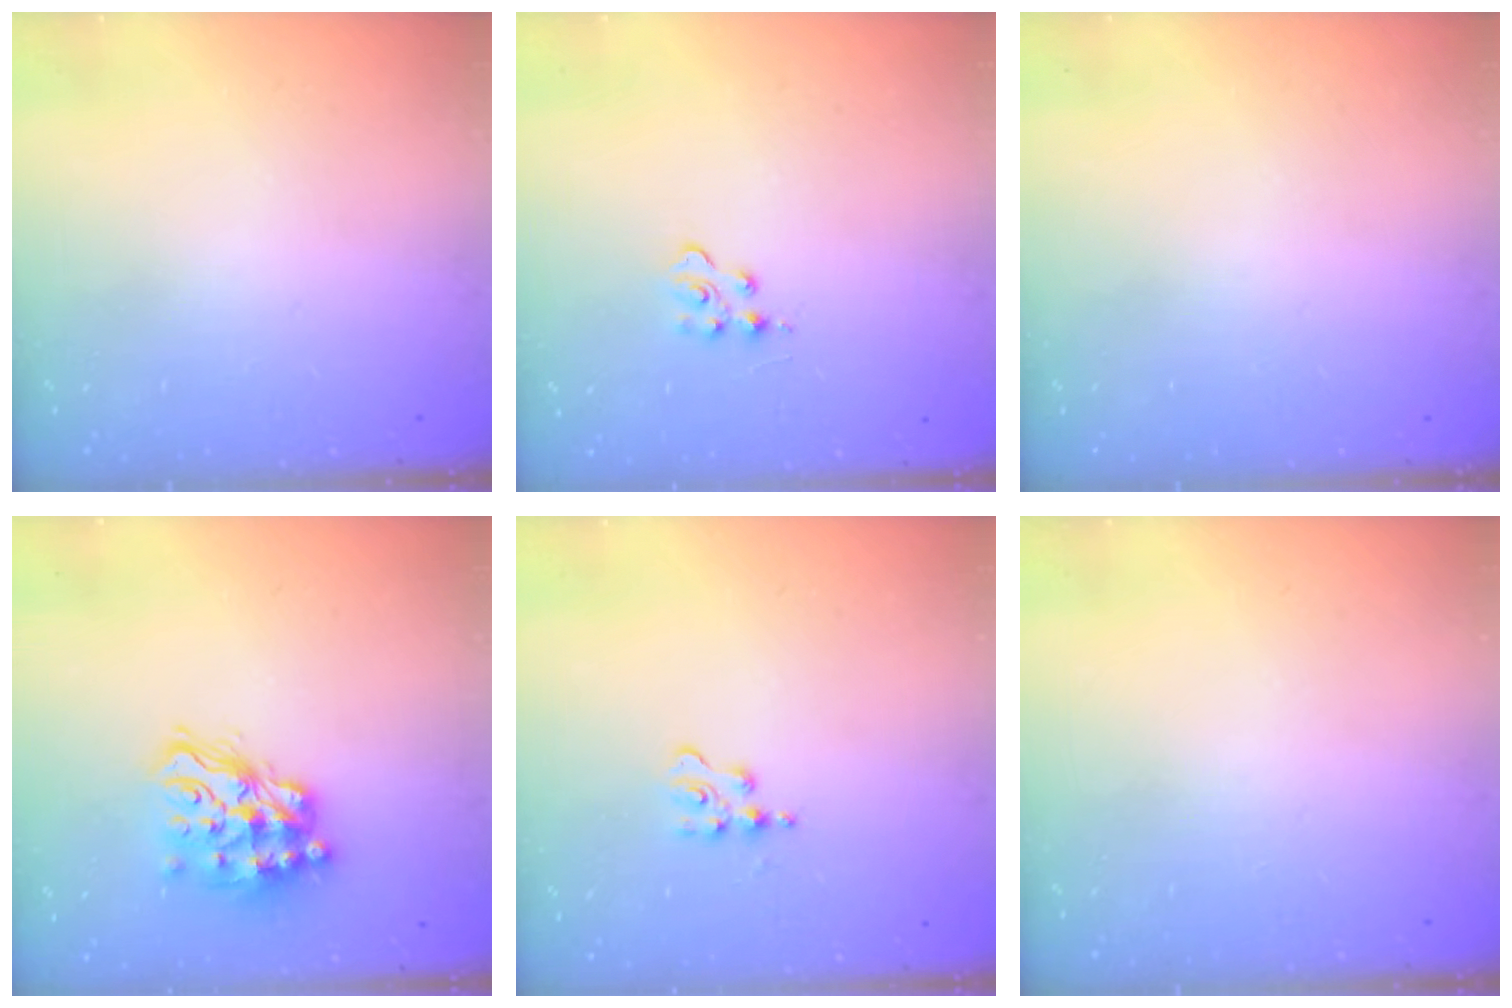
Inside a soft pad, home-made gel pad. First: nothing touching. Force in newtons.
{"total": 3.2, "press": 3.2, "slide": 0.5}
{"total": 0.0}
{"total": 15.7, "press": 15.6, "slide": 1.7}
{"total": 3.6, "press": 3.6, "slide": 0.4}
{"total": 0.0}